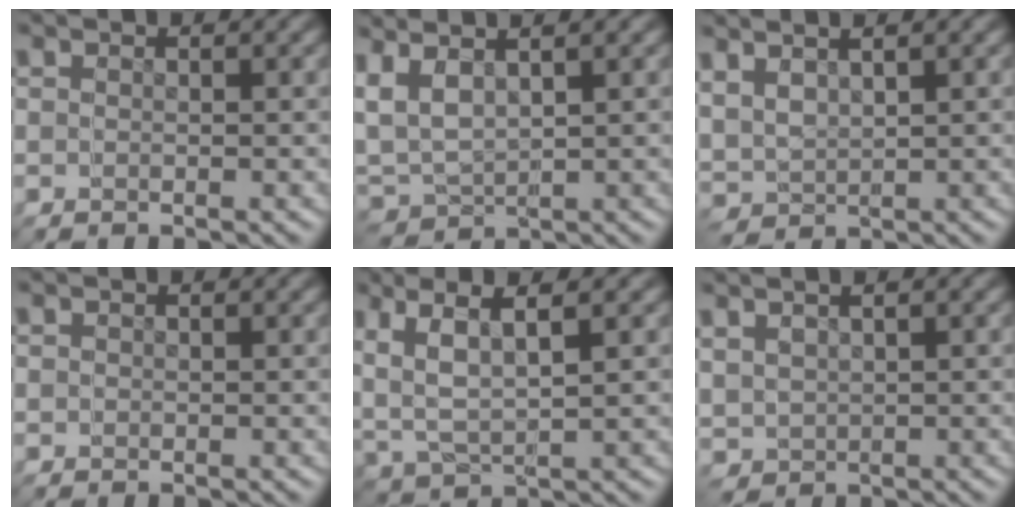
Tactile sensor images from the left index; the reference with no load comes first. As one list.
[{"total": 7.1, "force": [1.7, 6.0, 3.5], "torque": [-0.098, -0.008, 0.038]}, {"total": 4.4, "force": [1.6, 3.7, 1.6], "torque": [-0.034, 0.001, 0.032]}, {"total": 0.8, "force": [0.0, 0.8, -0.1], "torque": [0.003, -0.006, 0.002]}, {"total": 6.0, "force": [2.7, 3.5, 4.2], "torque": [-0.094, 0.013, 0.045]}, {"total": 3.1, "force": [1.0, 2.8, 0.9], "torque": [-0.004, -0.002, 0.022]}]